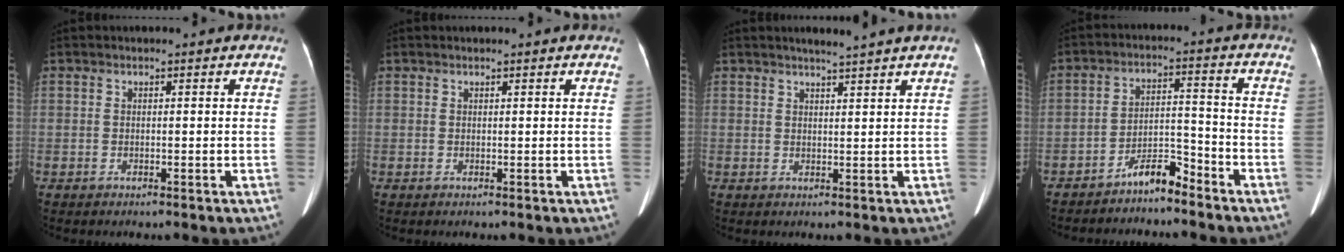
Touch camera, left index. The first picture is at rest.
{"total": 0.0}
{"total": 3.4, "force": [2.8, -0.9, 1.6], "torque": [-0.021, 0.001, 0.040]}
{"total": 5.2, "force": [-4.6, 0.8, 2.2], "torque": [-0.034, 0.005, -0.083]}